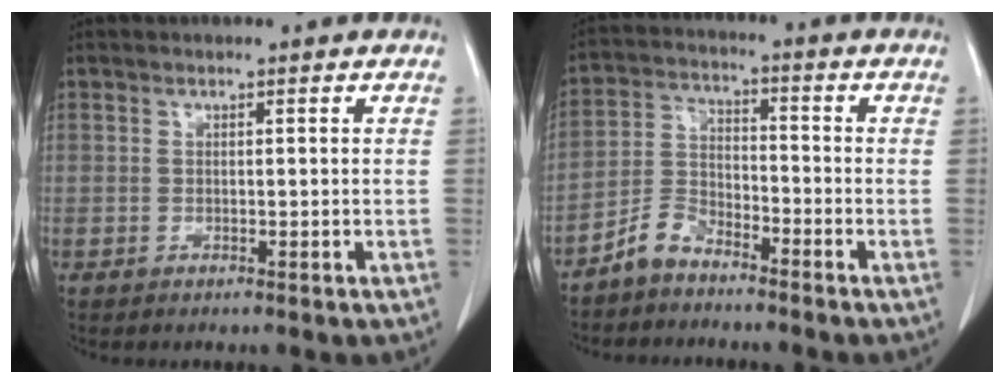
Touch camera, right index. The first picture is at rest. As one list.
[{"total": 5.2, "force": [-4.3, 2.3, 1.7], "torque": [-0.035, 0.001, -0.088]}]